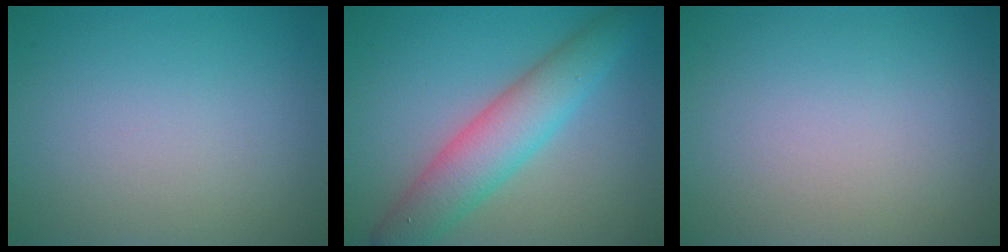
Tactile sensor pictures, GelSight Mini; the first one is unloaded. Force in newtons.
{"total": 5.9, "press": 5.9, "slide": 0.2}
{"total": 0.0}